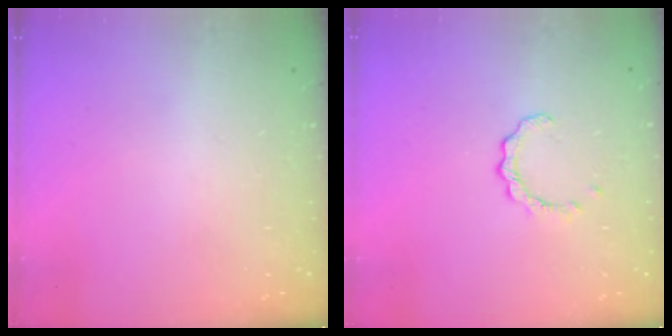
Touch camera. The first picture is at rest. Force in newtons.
{"total": 1.8, "press": 1.8, "slide": 0.3}